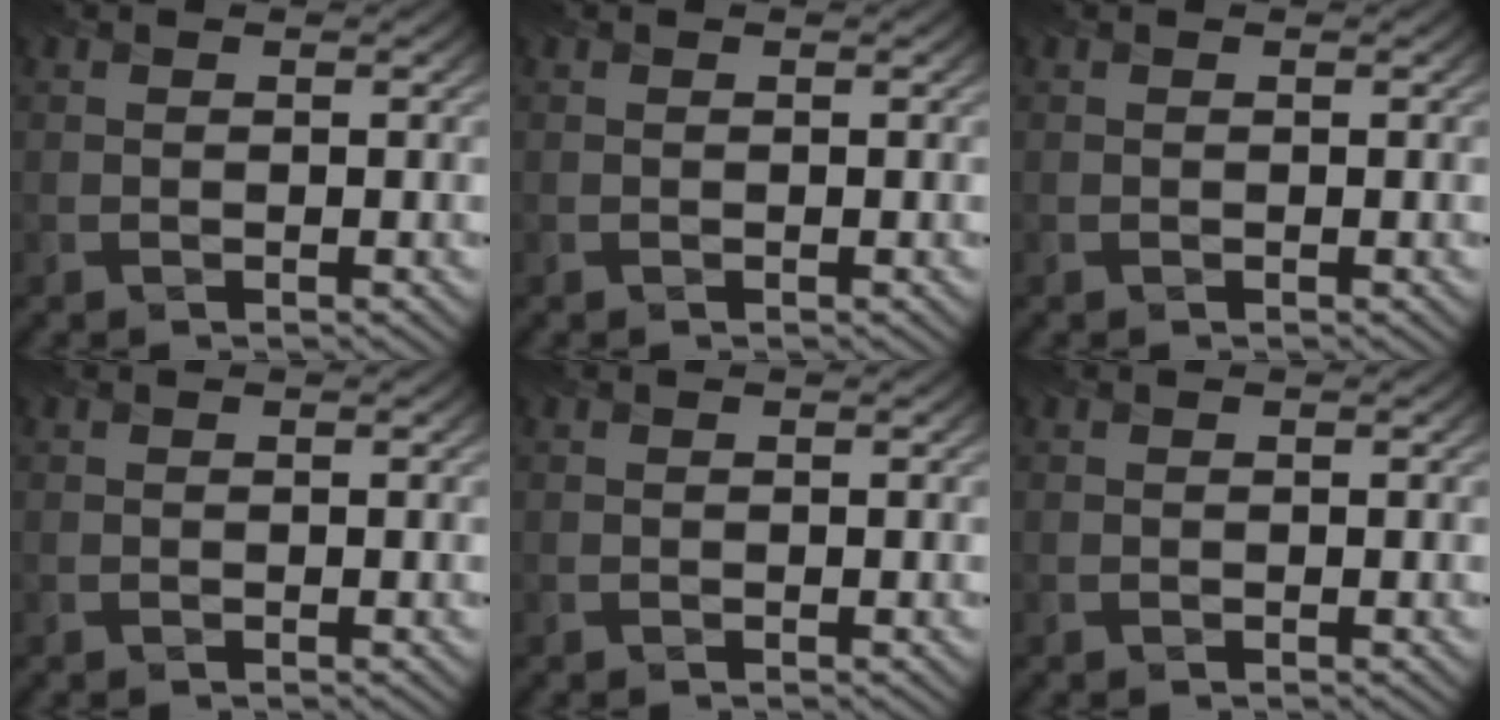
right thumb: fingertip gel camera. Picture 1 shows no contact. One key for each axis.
{"total": 0.0}
{"total": 0.0}
{"total": 0.0}
{"total": 0.0}
{"total": 0.0}